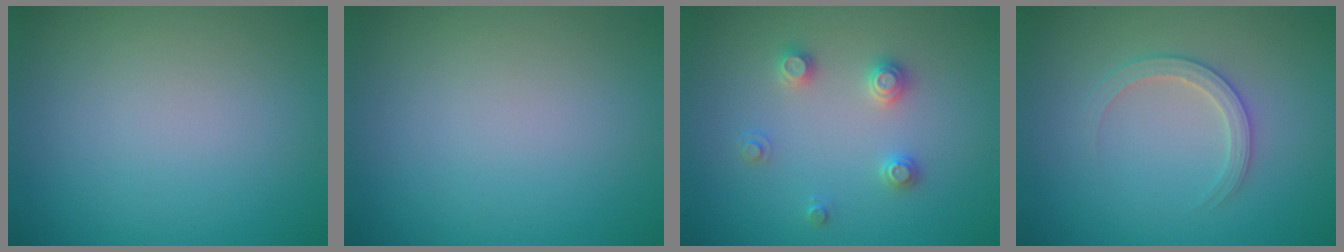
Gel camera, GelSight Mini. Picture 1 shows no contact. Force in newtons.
{"total": 0.0}
{"total": 2.3, "press": 2.3, "slide": 0.2}
{"total": 2.2, "press": 2.2, "slide": 0.2}